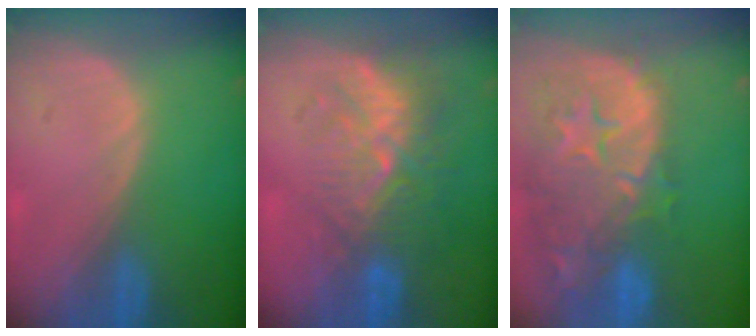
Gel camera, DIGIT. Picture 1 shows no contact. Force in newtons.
{"total": 9.3, "press": 8.6, "slide": 3.5}
{"total": 15.3, "press": 12.2, "slide": 9.3}